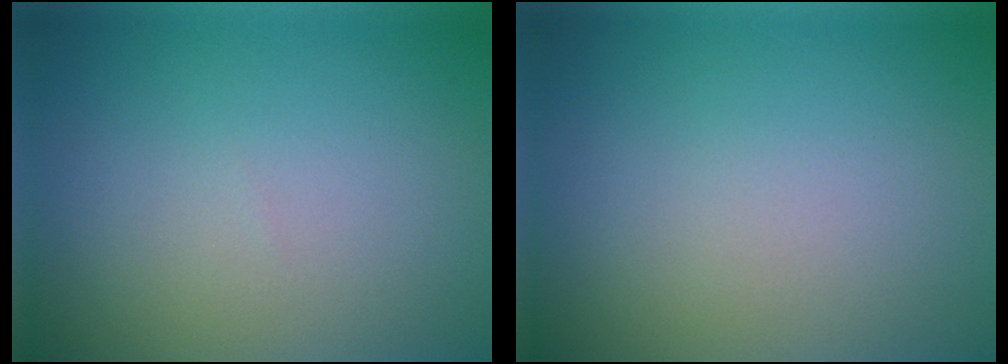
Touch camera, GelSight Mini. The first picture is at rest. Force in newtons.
{"total": 0.0}